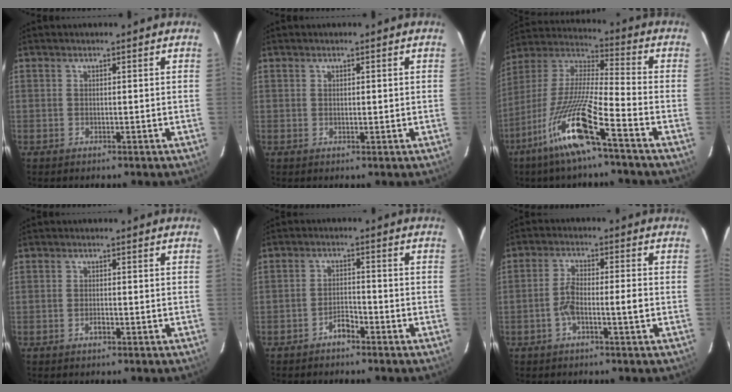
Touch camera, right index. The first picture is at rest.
{"total": 0.7, "force": [0.1, 0.3, 0.6], "torque": [-0.010, 0.000, 0.002]}
{"total": 16.1, "force": [-8.8, 0.5, 13.5], "torque": [-0.285, -0.027, -0.176]}
{"total": 1.1, "force": [-0.6, 0.4, 0.8], "torque": [-0.017, 0.001, -0.010]}
{"total": 2.8, "force": [-2.1, 0.9, 1.5], "torque": [-0.024, 0.004, -0.040]}
{"total": 5.1, "force": [-1.6, 0.9, 4.8], "torque": [-0.093, 0.017, -0.029]}